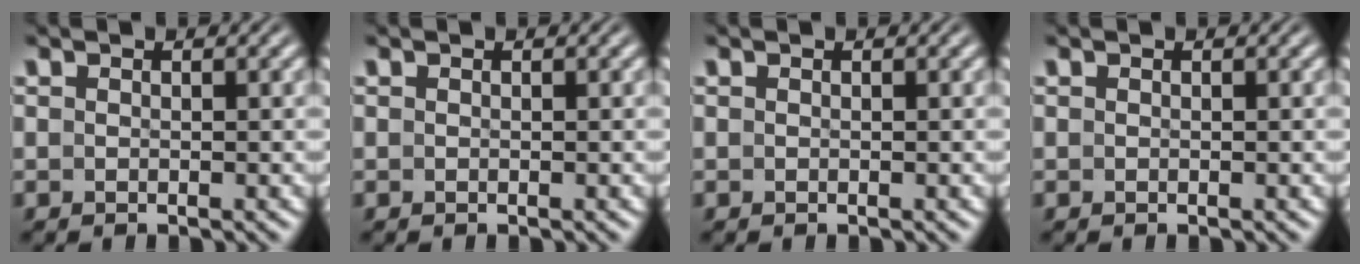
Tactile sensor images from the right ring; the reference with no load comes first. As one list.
[{"total": 0.0}, {"total": 0.0}, {"total": 1.3, "force": [-0.3, -1.2, -0.4], "torque": [0.015, -0.012, 0.005]}]